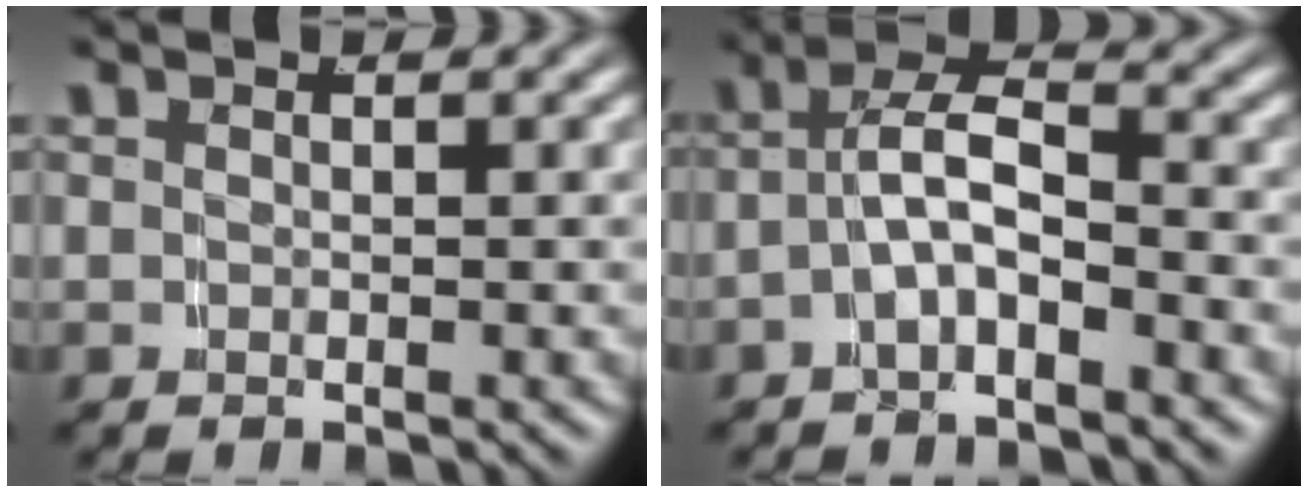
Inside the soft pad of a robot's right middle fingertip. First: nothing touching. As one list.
[{"total": 4.3, "force": [-1.3, 2.3, 3.4], "torque": [-0.062, -0.006, -0.027]}]